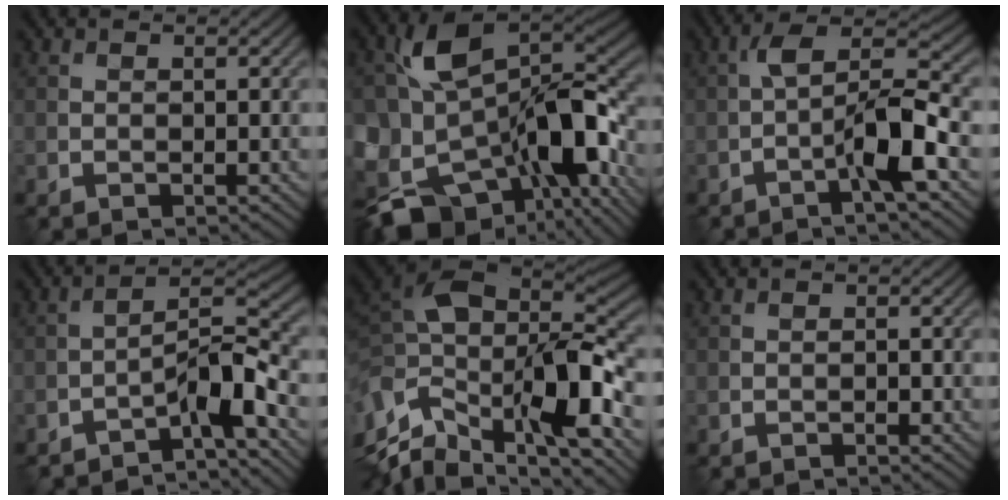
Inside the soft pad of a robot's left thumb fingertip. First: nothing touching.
{"total": 17.1, "force": [-3.4, 10.3, 13.2], "torque": [-0.261, -0.015, -0.048]}
{"total": 8.0, "force": [-2.7, 2.1, 7.2], "torque": [-0.123, 0.025, -0.062]}
{"total": 7.2, "force": [-5.0, 1.5, 5.0], "torque": [-0.076, 0.019, -0.094]}
{"total": 17.1, "force": [-3.1, 9.1, 14.1], "torque": [-0.294, -0.032, -0.040]}
{"total": 0.6, "force": [-0.4, 0.3, 0.4], "torque": [-0.003, 0.000, -0.006]}